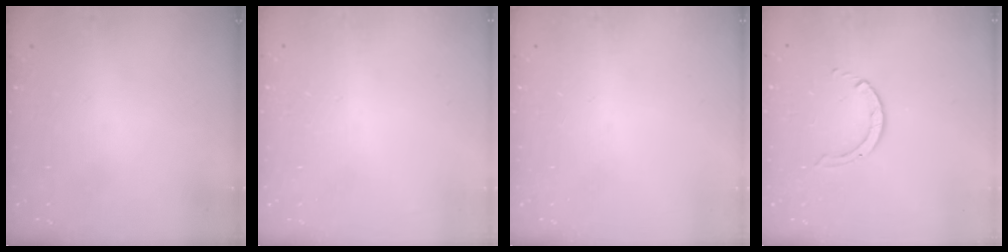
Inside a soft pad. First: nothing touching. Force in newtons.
{"total": 2.6, "press": 2.6, "slide": 0.2}
{"total": 0.0}
{"total": 1.7, "press": 1.7, "slide": 0.1}